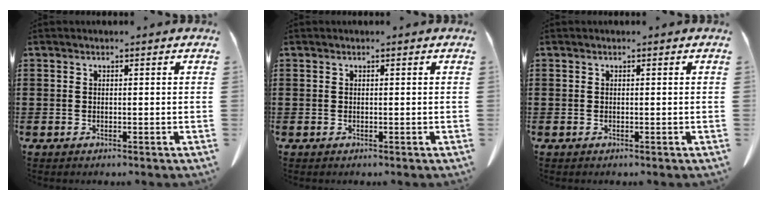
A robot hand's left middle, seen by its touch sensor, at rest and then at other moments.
{"total": 0.0}
{"total": 0.0}